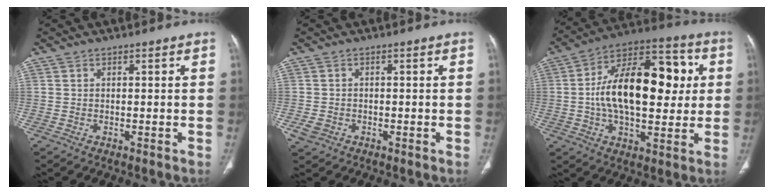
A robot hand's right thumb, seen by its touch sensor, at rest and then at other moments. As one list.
[{"total": 2.5, "force": [-0.9, 2.0, 1.1], "torque": [-0.020, 0.002, -0.012]}, {"total": 23.1, "force": [2.3, 12.2, 19.5], "torque": [-0.294, 0.024, 0.030]}]